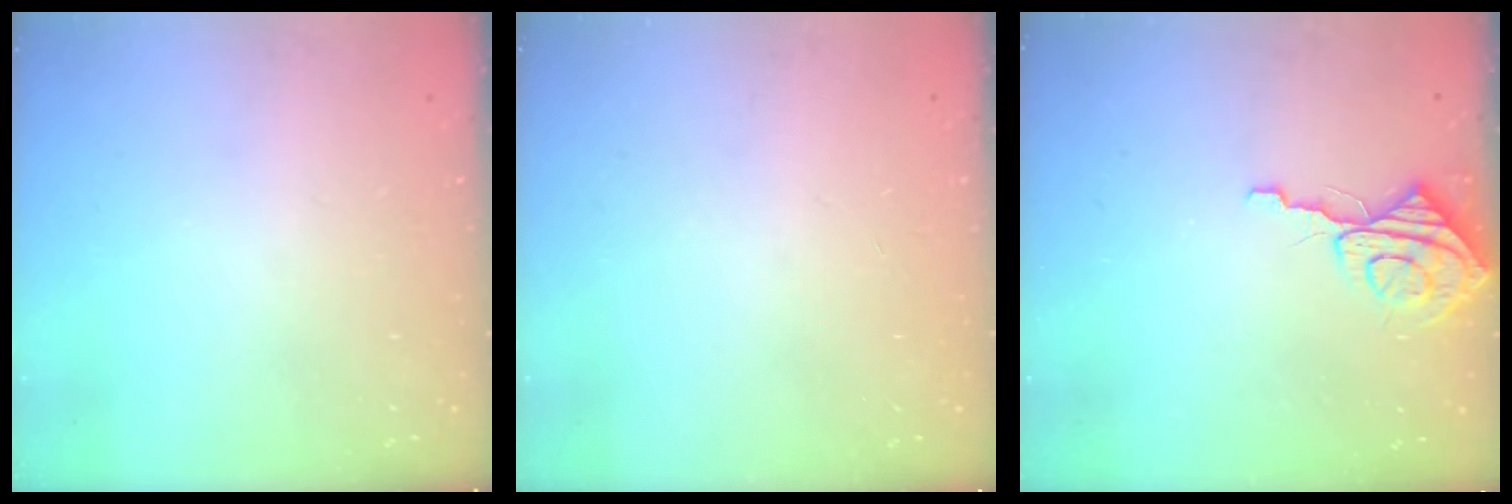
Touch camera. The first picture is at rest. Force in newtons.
{"total": 0.0}
{"total": 9.1, "press": 9.1, "slide": 0.7}